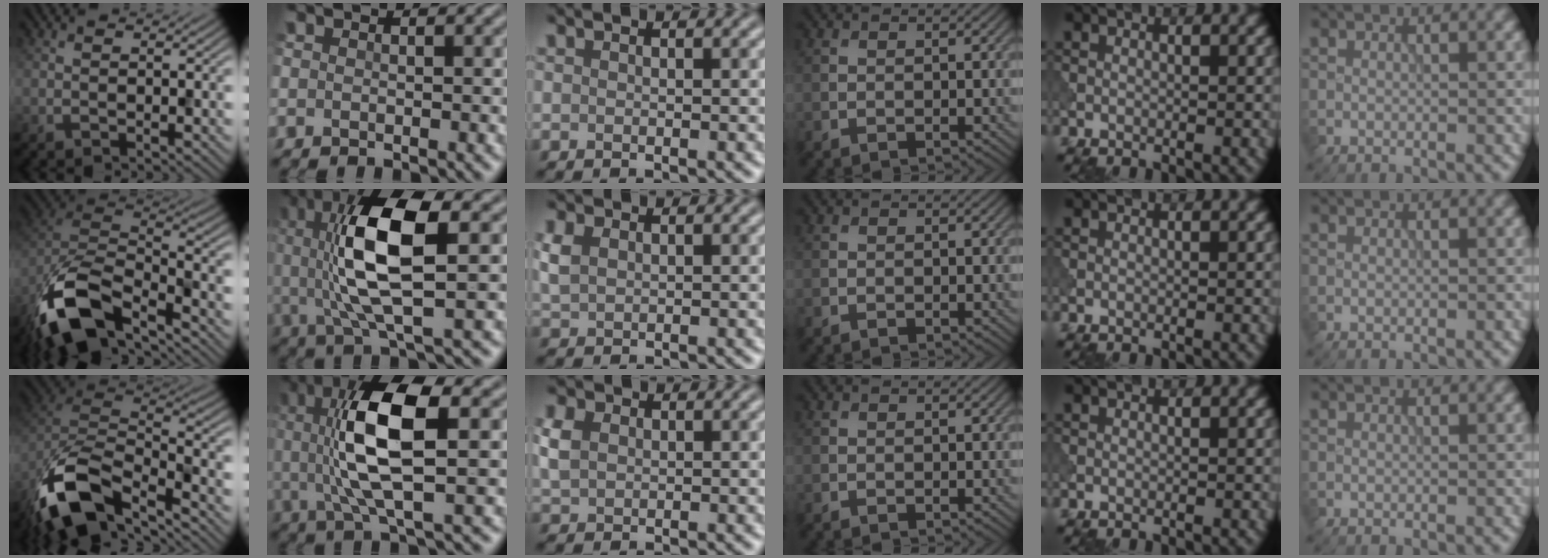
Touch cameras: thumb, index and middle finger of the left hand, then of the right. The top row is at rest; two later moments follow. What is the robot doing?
{"motion": "shake", "object": "bell"}